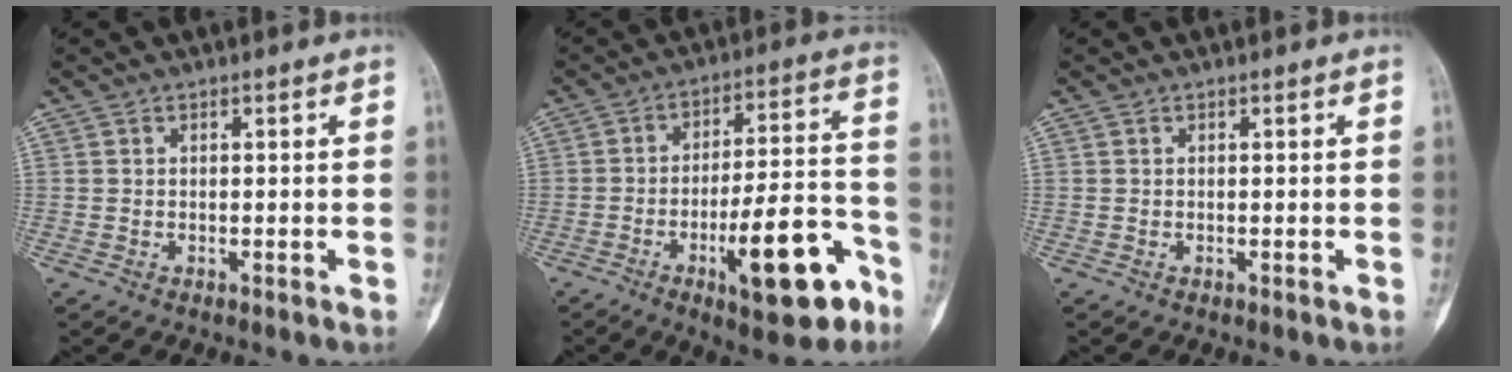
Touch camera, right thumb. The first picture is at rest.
{"total": 17.3, "force": [-8.2, 5.6, 14.2], "torque": [-0.195, 0.055, -0.114]}
{"total": 0.0}